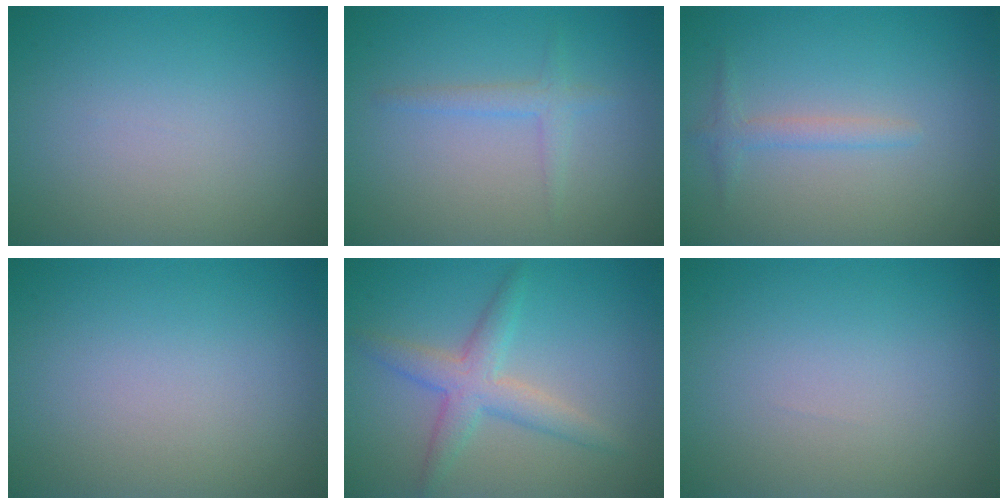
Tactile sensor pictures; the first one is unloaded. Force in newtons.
{"total": 1.5, "press": 1.5, "slide": 0.0}
{"total": 1.4, "press": 1.4, "slide": 0.0}
{"total": 0.0}
{"total": 3.5, "press": 3.5, "slide": 0.1}
{"total": 0.0}